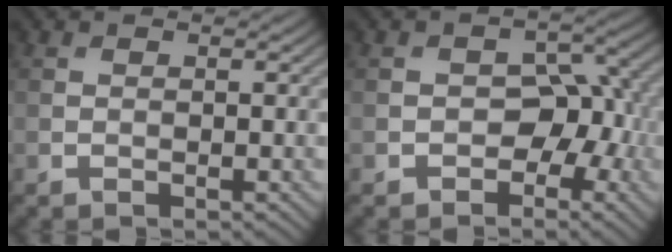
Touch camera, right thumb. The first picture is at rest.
{"total": 5.2, "force": [-1.7, 3.7, 3.2], "torque": [-0.035, 0.000, -0.032]}